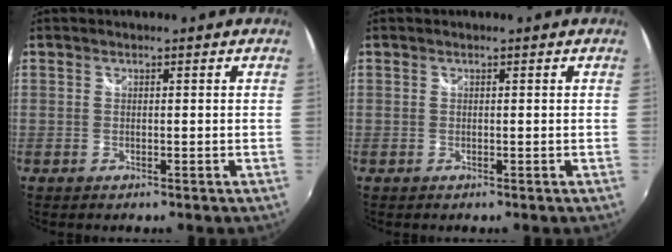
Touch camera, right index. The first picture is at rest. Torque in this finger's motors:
{"motor_torque": [0.00, 0.00, -0.03, 0.00]}